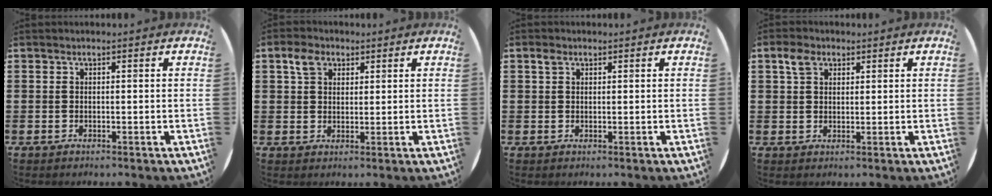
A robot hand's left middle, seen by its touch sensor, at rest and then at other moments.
{"total": 3.5, "force": [2.1, 2.3, 1.6], "torque": [-0.022, 0.001, 0.036]}
{"total": 1.1, "force": [0.6, 0.8, 0.4], "torque": [0.005, -0.003, 0.009]}
{"total": 3.0, "force": [1.8, 1.9, 1.4], "torque": [-0.025, 0.003, 0.033]}